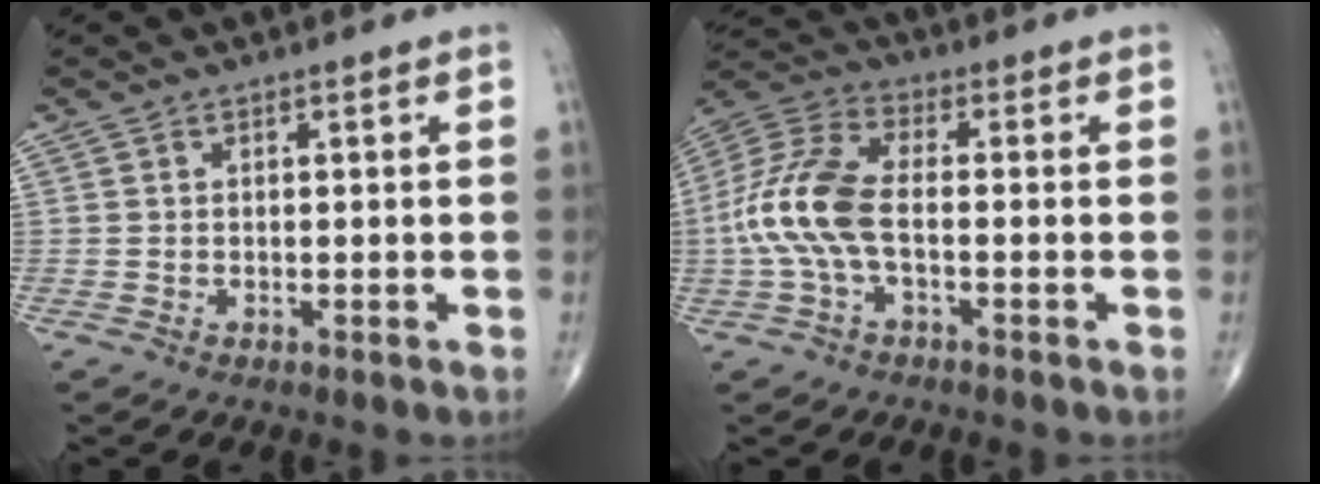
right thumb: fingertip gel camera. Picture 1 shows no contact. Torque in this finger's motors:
{"motor_torque": [-0.06, 0.84, 1.30, -0.35, 0.17]}